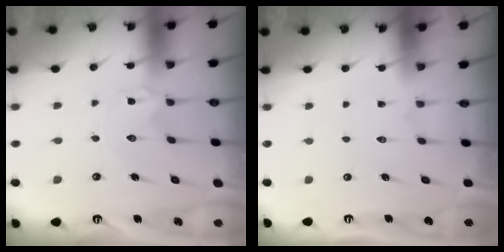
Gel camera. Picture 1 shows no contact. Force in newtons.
{"total": 1.6, "press": 1.6, "slide": 0.1}